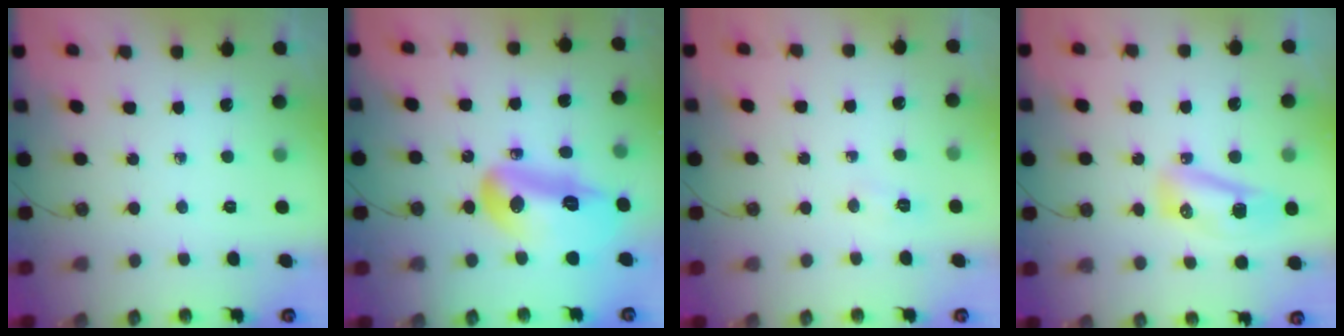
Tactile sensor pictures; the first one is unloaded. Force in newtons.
{"total": 15.5, "press": 15.4, "slide": 2.0}
{"total": 3.9, "press": 3.9, "slide": 0.5}
{"total": 26.1, "press": 13.3, "slide": 22.5}